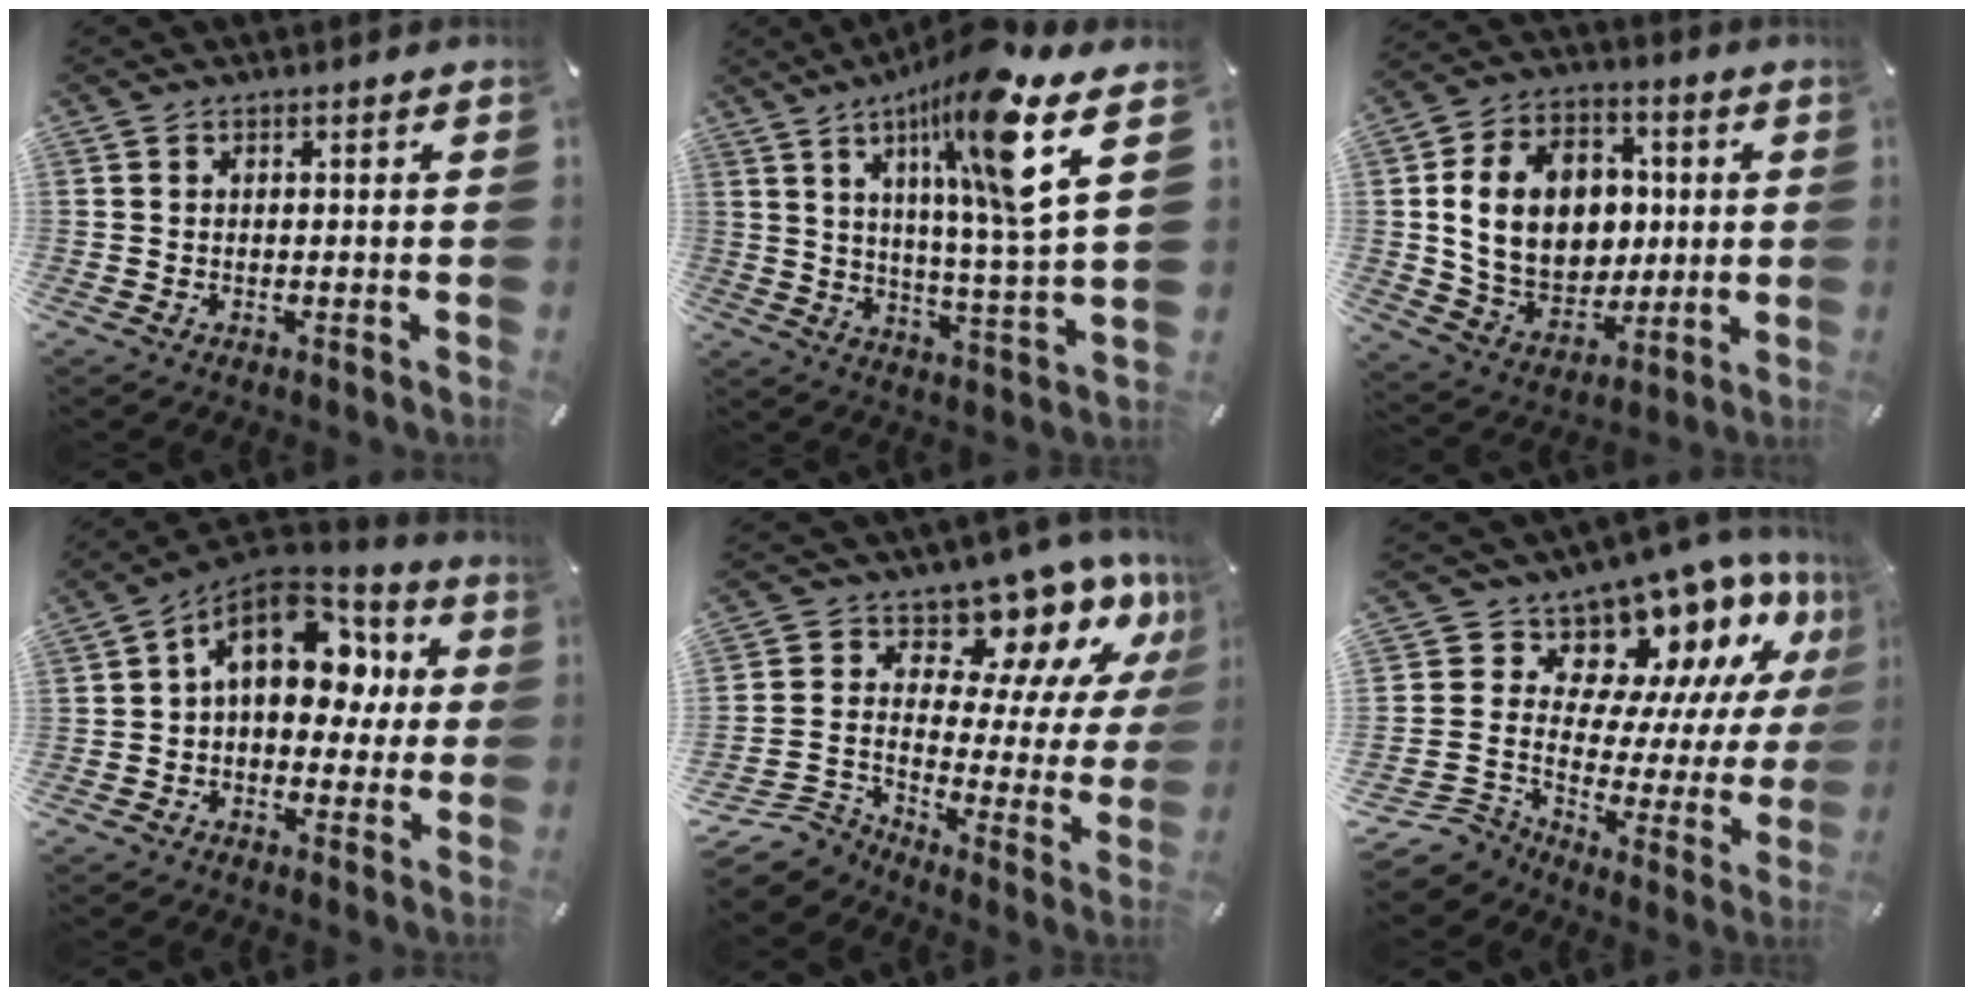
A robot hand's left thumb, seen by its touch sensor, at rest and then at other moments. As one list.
[{"total": 17.9, "force": [9.8, 1.7, 14.9], "torque": [-0.247, -0.047, 0.139]}, {"total": 17.4, "force": [2.1, 14.3, 9.6], "torque": [-0.186, 0.001, 0.049]}, {"total": 16.1, "force": [4.3, 10.6, 11.4], "torque": [-0.167, -0.013, 0.075]}, {"total": 12.2, "force": [3.4, 10.2, 5.7], "torque": [-0.109, -0.048, 0.058]}, {"total": 13.7, "force": [7.8, 9.9, 5.4], "torque": [-0.065, -0.097, 0.159]}]